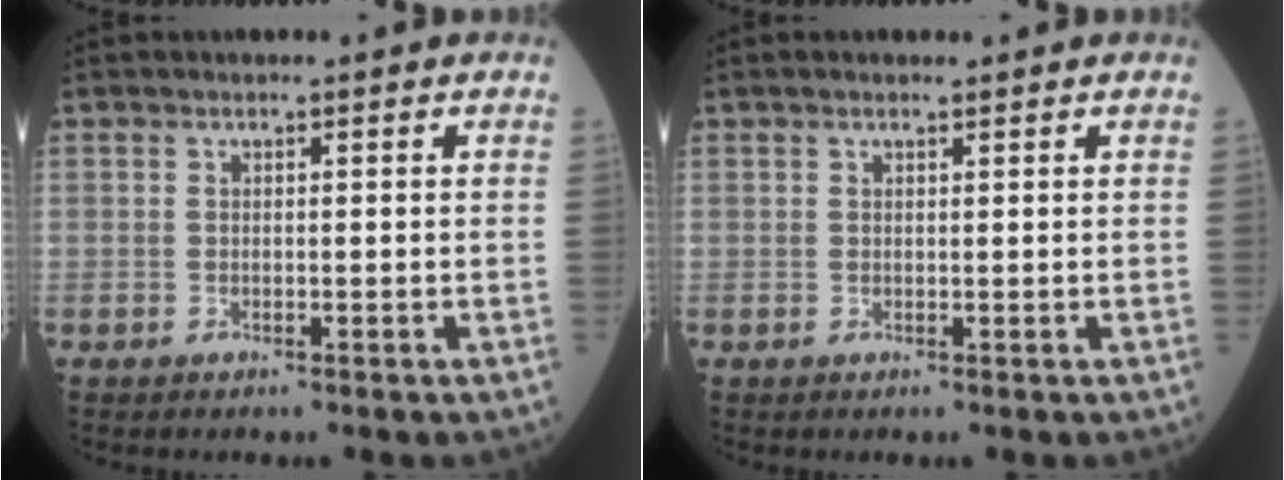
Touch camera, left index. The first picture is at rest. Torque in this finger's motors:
{"motor_torque": [0.99, -1.15, 0.02, 0.03]}